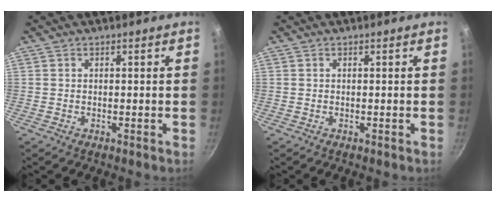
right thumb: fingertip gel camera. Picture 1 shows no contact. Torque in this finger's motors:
{"motor_torque": [-0.02, 0.01, 0.00, -0.01, 0.00]}